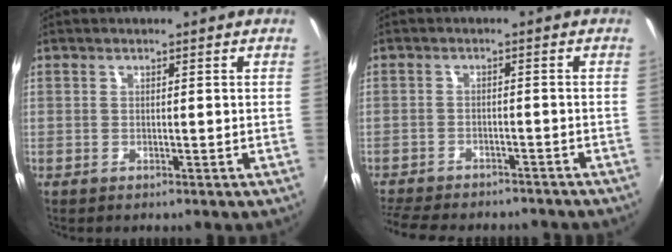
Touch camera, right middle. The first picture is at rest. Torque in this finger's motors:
{"motor_torque": [1.05, -1.09, 0.21, 0.09]}